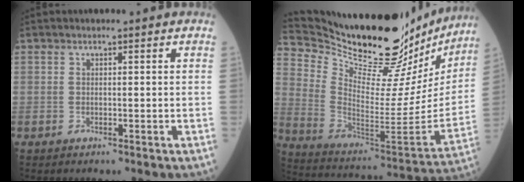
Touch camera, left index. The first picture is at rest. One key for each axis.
{"total": 31.6, "fx": 28.0, "fy": 7.1, "fz": 12.6, "tx": -0.218, "ty": -0.079, "tz": 0.392}